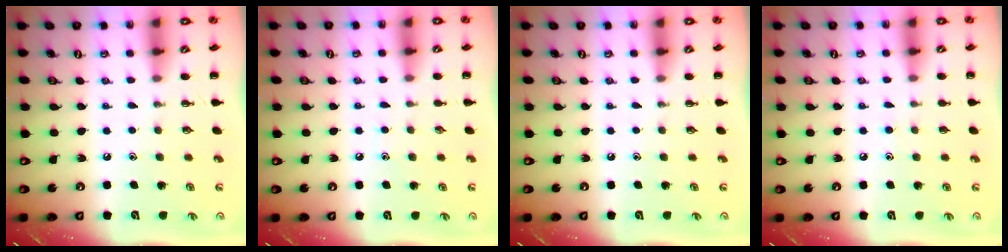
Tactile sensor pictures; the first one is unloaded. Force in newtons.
{"total": 4.2, "press": 3.9, "slide": 1.5}
{"total": 0.0}
{"total": 3.5, "press": 3.2, "slide": 1.5}